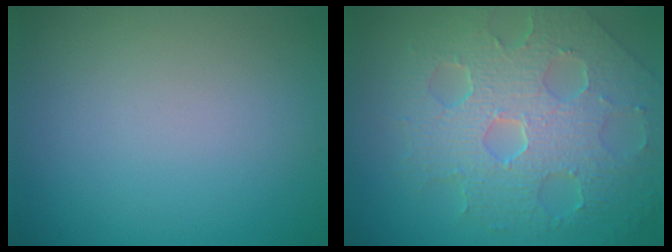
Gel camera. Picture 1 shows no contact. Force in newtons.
{"total": 8.5, "press": 5.8, "slide": 6.2}